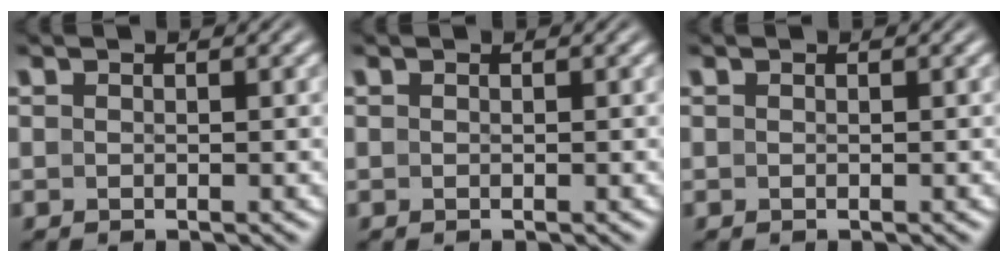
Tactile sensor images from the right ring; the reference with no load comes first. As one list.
[{"total": 0.0}, {"total": 0.0}]